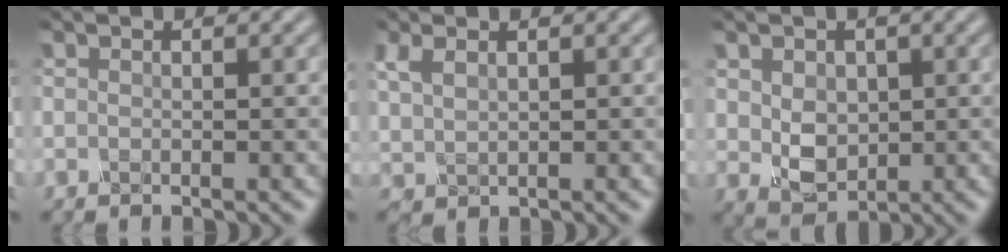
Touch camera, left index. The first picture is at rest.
{"total": 1.3, "force": [1.3, 0.2, 0.1], "torque": [-0.023, 0.006, 0.036]}
{"total": 2.2, "force": [0.3, 1.9, 1.2], "torque": [-0.037, -0.001, 0.020]}